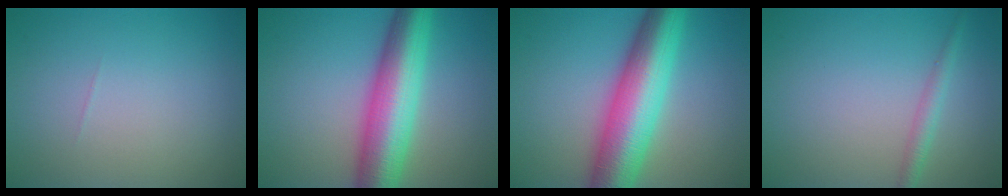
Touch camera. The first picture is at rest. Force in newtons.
{"total": 9.6, "press": 9.6, "slide": 0.2}
{"total": 10.6, "press": 10.6, "slide": 0.1}
{"total": 1.7, "press": 1.7, "slide": 0.1}